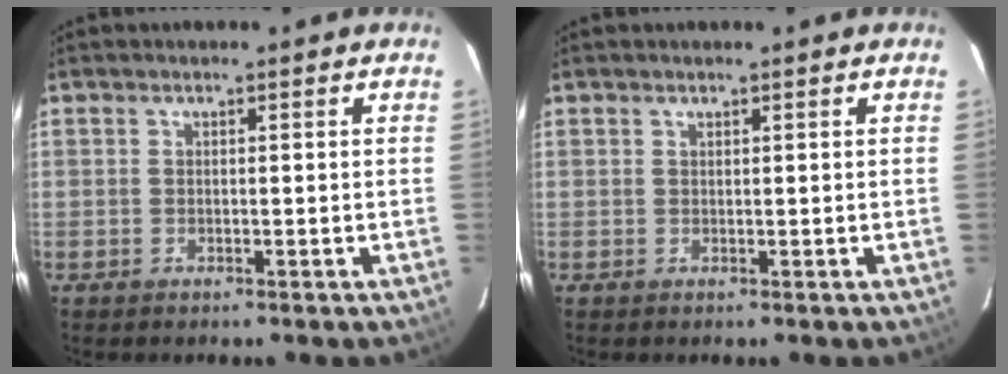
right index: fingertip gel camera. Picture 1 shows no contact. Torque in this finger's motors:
{"motor_torque": [0.25, 0.13, 0.02, 0.01]}